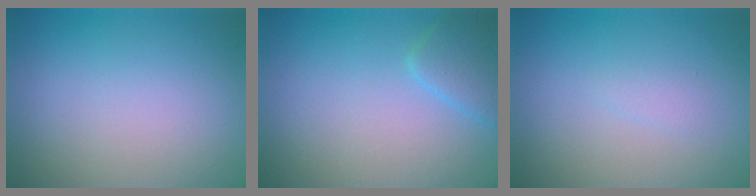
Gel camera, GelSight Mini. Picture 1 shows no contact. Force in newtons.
{"total": 2.6, "press": 2.6, "slide": 0.2}
{"total": 0.7, "press": 0.7, "slide": 0.1}